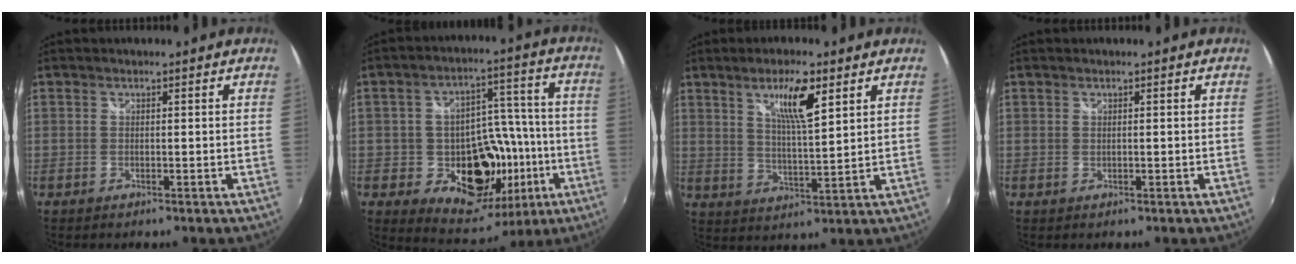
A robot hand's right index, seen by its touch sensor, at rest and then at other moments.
{"total": 18.4, "force": [-4.7, 13.6, 11.4], "torque": [-0.210, 0.024, -0.048]}
{"total": 8.4, "force": [4.6, 1.6, 6.9], "torque": [-0.118, 0.000, 0.082]}
{"total": 0.0}